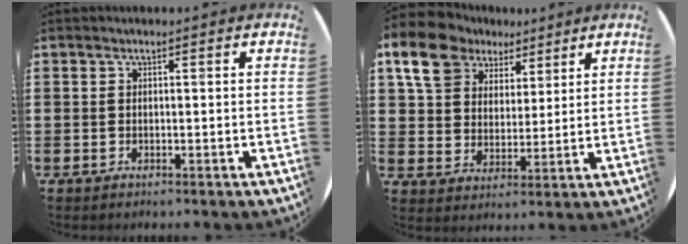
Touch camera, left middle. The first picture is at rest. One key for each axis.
{"total": 9.9, "fx": 7.0, "fy": 6.1, "fz": 3.3, "tx": -0.087, "ty": -0.007, "tz": 0.131}